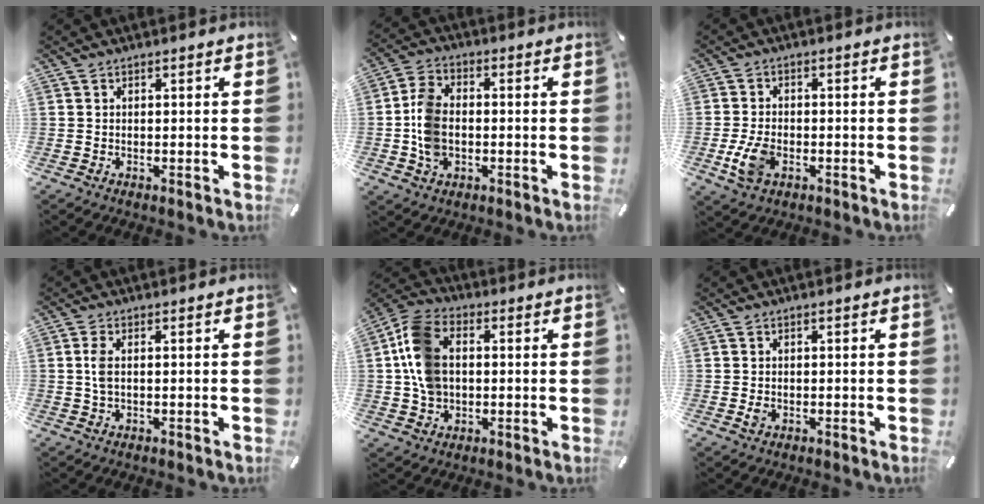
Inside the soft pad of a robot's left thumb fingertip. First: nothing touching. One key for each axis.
{"total": 8.3, "fx": -1.3, "fy": 6.1, "fz": 5.5, "tx": -0.121, "ty": 0.014, "tz": -0.021}
{"total": 7.0, "fx": -2.2, "fy": 4.5, "fz": 4.8, "tx": -0.115, "ty": 0.003, "tz": -0.043}
{"total": 3.2, "fx": 0.3, "fy": 1.5, "fz": 2.8, "tx": -0.065, "ty": 0.003, "tz": 0.000}
{"total": 11.6, "fx": 0.7, "fy": 9.0, "fz": 7.3, "tx": -0.174, "ty": 0.019, "tz": 0.017}
{"total": 1.3, "fx": -0.2, "fy": 1.1, "fz": 0.7, "tx": -0.013, "ty": 0.001, "tz": -0.005}